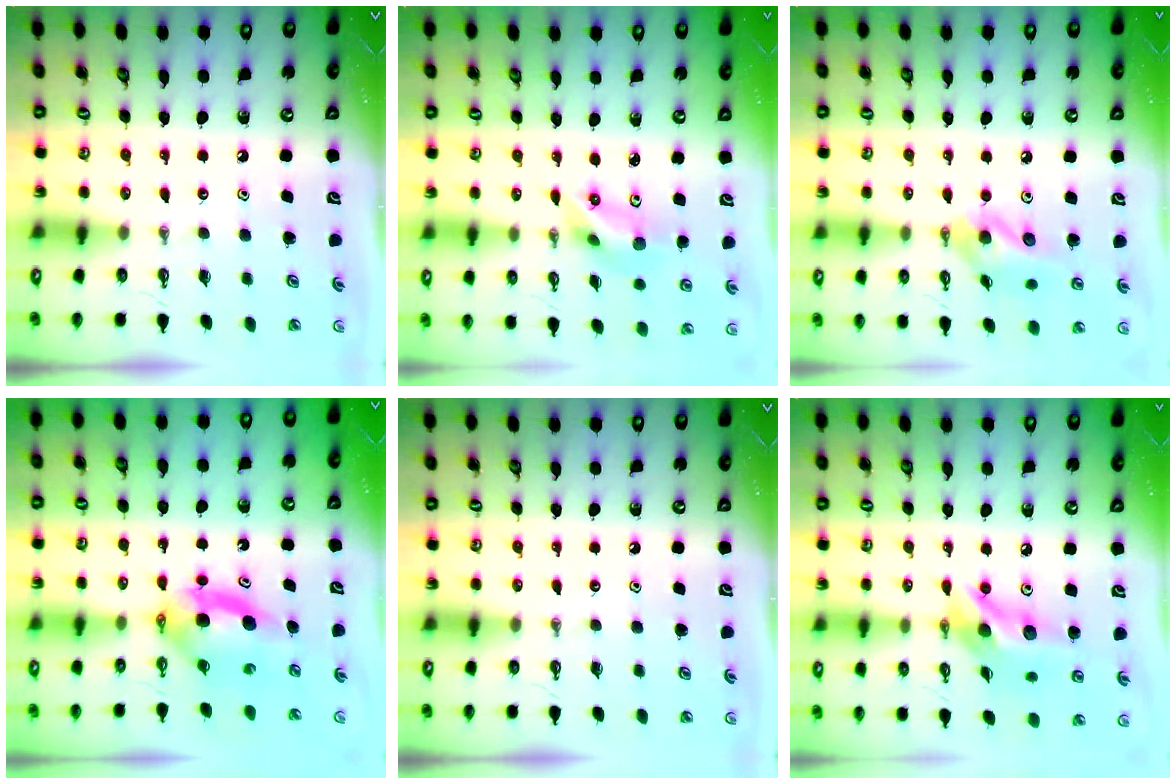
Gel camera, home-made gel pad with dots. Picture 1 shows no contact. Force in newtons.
{"total": 6.6, "press": 5.9, "slide": 2.9}
{"total": 11.9, "press": 11.9, "slide": 1.4}
{"total": 5.5, "press": 5.1, "slide": 1.9}
{"total": 0.0}
{"total": 13.1, "press": 13.1, "slide": 0.8}